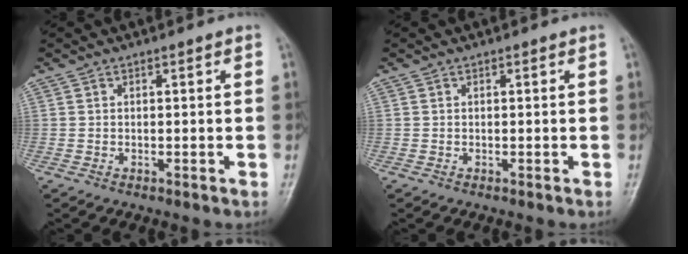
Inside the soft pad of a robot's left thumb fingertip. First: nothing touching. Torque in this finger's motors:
{"motor_torque": [0.00, 0.00, -0.11, -0.14, 0.00]}